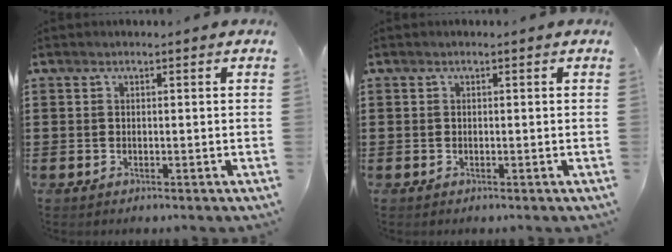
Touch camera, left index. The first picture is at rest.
{"total": 0.0}